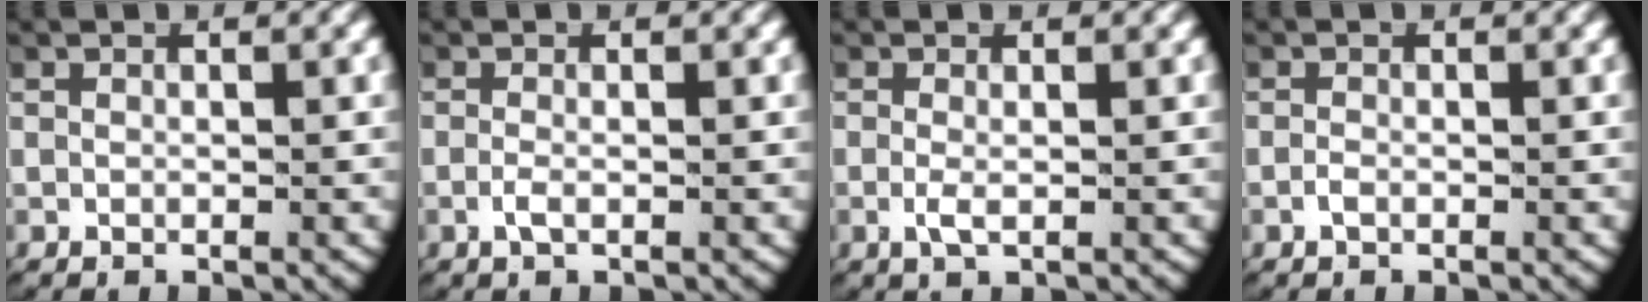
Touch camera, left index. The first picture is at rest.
{"total": 1.0, "force": [-0.5, 0.2, 0.9], "torque": [-0.026, -0.007, -0.008]}
{"total": 1.4, "force": [-0.3, 0.3, 1.3], "torque": [-0.037, -0.011, -0.002]}
{"total": 0.6, "force": [-0.5, 0.2, 0.3], "torque": [-0.014, -0.004, -0.006]}